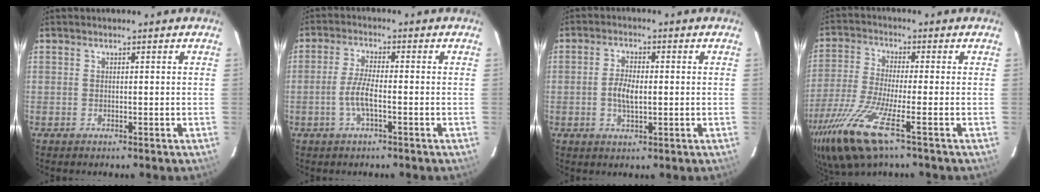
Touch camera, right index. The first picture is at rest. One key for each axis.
{"total": 4.5, "fx": -1.5, "fy": 0.7, "fz": 4.2, "tx": -0.090, "ty": 0.003, "tz": -0.030}
{"total": 4.5, "fx": -0.4, "fy": 1.9, "fz": 4.0, "tx": -0.080, "ty": 0.002, "tz": -0.006}
{"total": 14.5, "fx": -8.5, "fy": 2.0, "fz": 11.6, "tx": -0.254, "ty": -0.049, "tz": -0.164}